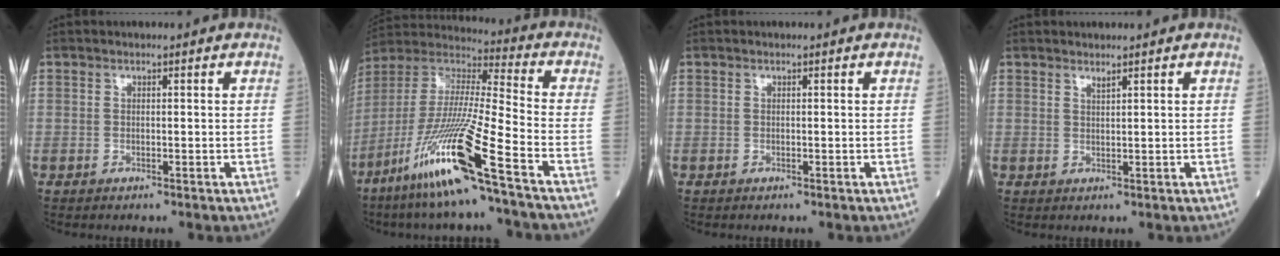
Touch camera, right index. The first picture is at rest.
{"total": 18.5, "force": [-10.3, -1.0, 15.3], "torque": [-0.342, -0.046, -0.204]}
{"total": 0.0}
{"total": 0.8, "force": [0.7, -0.1, 0.3], "torque": [-0.008, -0.006, 0.014]}